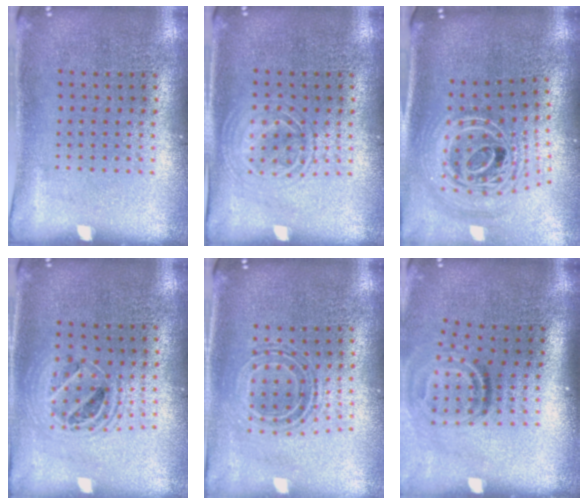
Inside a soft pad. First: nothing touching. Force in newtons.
{"total": 1.2, "press": 1.2, "slide": 0.1}
{"total": 2.8, "press": 1.9, "slide": 2.0}
{"total": 1.4, "press": 1.2, "slide": 0.7}
{"total": 0.8, "press": 0.8, "slide": 0.3}
{"total": 1.9, "press": 1.1, "slide": 1.5}